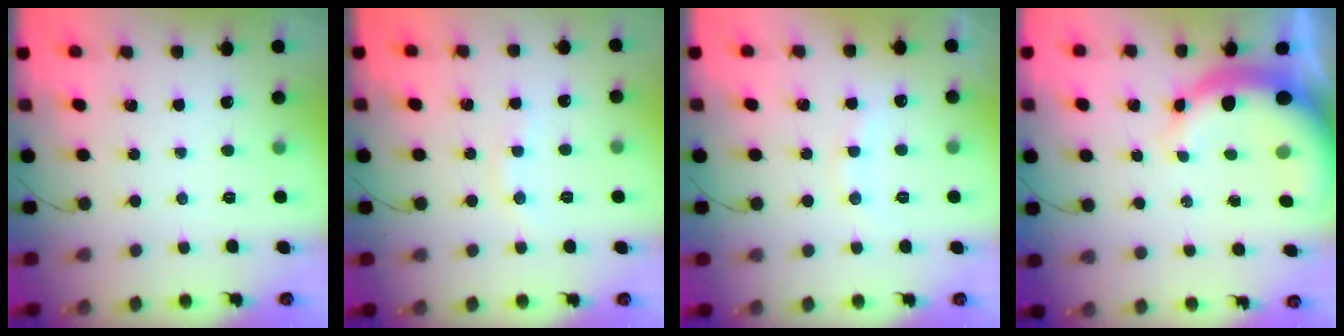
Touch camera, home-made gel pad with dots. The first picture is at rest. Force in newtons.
{"total": 4.1, "press": 3.9, "slide": 1.3}
{"total": 7.2, "press": 7.1, "slide": 1.3}
{"total": 10.9, "press": 10.8, "slide": 1.8}